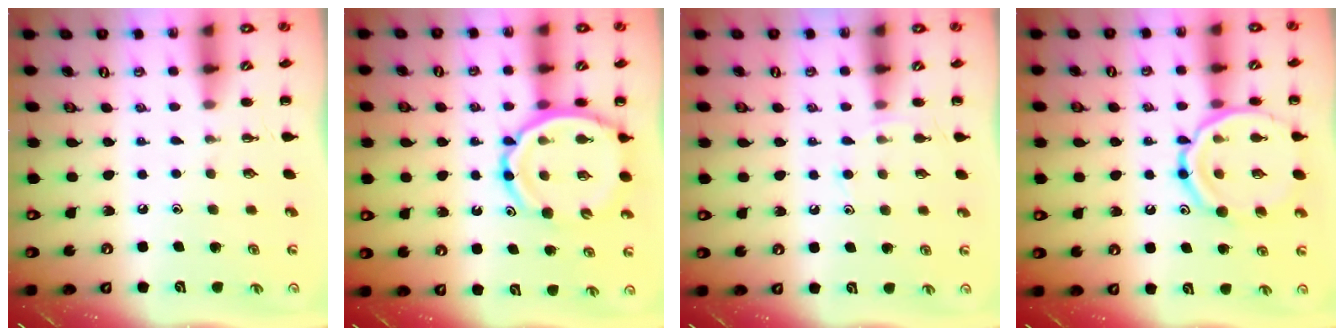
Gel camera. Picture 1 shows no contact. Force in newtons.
{"total": 13.2, "press": 12.7, "slide": 3.6}
{"total": 6.3, "press": 6.0, "slide": 1.9}
{"total": 15.9, "press": 15.8, "slide": 1.7}